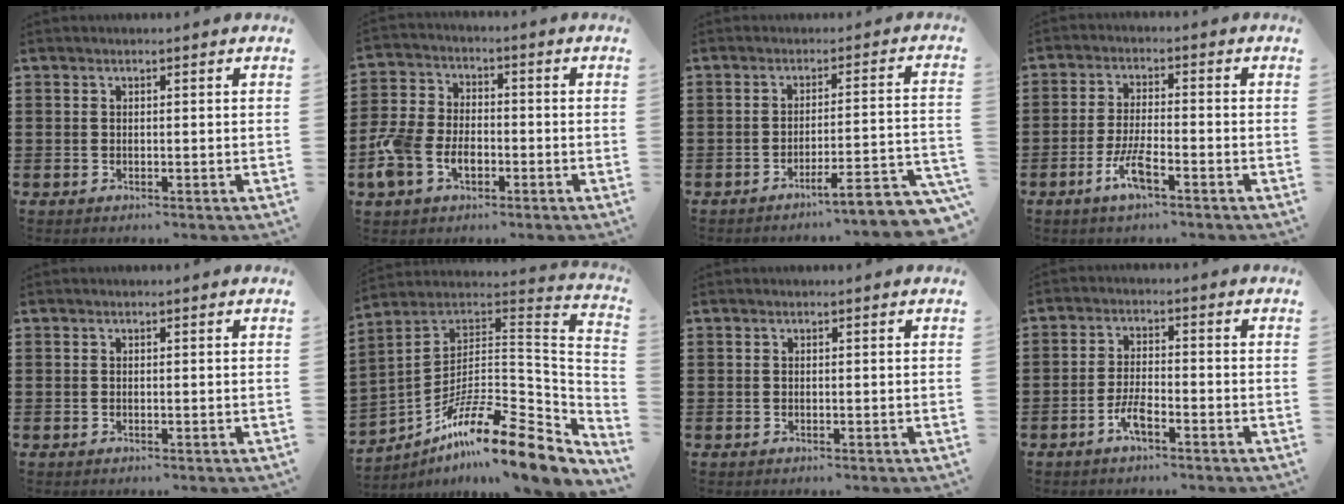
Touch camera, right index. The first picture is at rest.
{"total": 6.6, "force": [-2.7, 4.3, 4.2], "torque": [-0.116, 0.000, -0.060]}
{"total": 4.6, "force": [-3.7, -0.1, 2.8], "torque": [-0.049, -0.024, -0.072]}
{"total": 5.3, "force": [-2.9, 1.0, 4.3], "torque": [-0.097, -0.008, -0.057]}
{"total": 0.0}
{"total": 15.0, "force": [-10.0, 2.6, 10.8], "torque": [-0.172, 0.009, -0.190]}
{"total": 0.0}
{"total": 4.2, "force": [-2.5, 1.1, 3.2], "torque": [-0.075, 0.000, -0.052]}